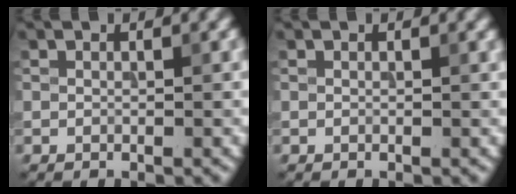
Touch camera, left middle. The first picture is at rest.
{"total": 0.0}